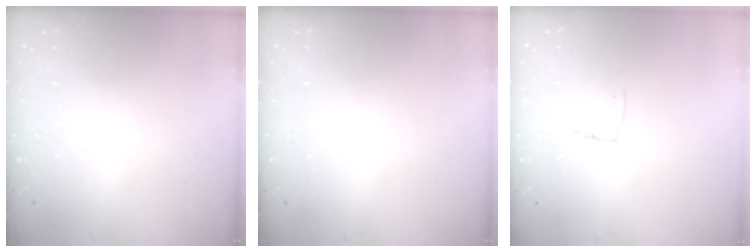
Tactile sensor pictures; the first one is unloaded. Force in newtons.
{"total": 0.0}
{"total": 6.0, "press": 6.0, "slide": 0.4}